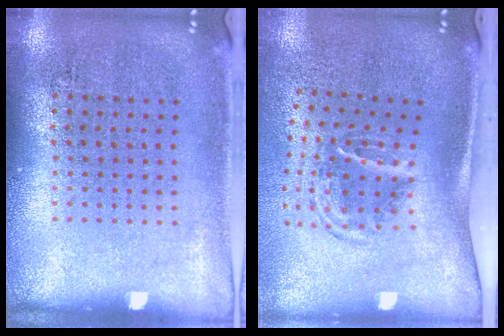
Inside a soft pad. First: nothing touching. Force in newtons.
{"total": 1.7, "press": 1.1, "slide": 1.3}